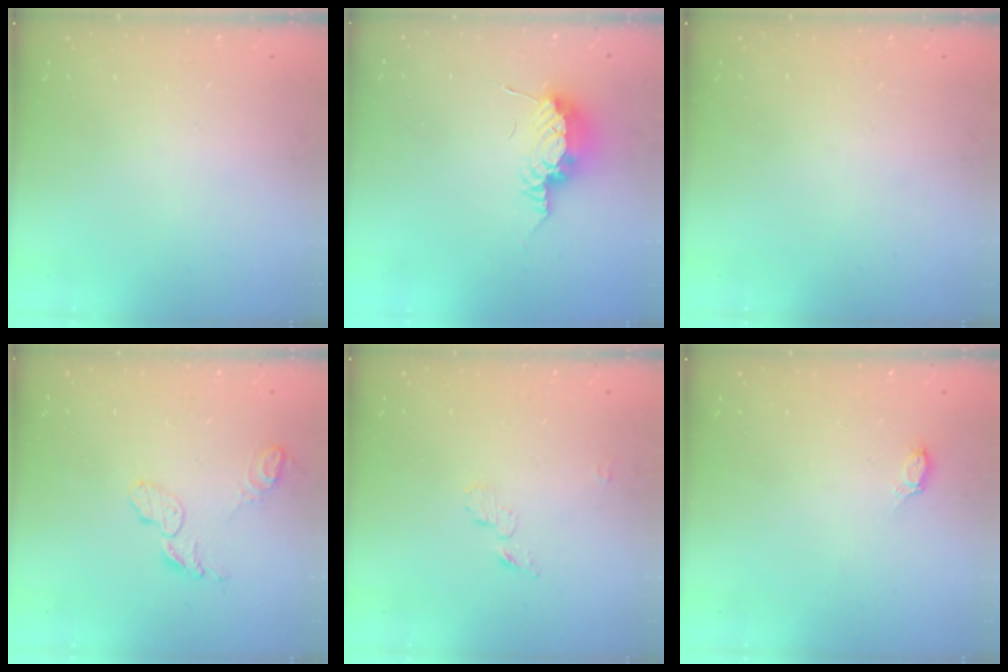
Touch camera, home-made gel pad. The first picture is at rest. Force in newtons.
{"total": 14.0, "press": 10.6, "slide": 9.1}
{"total": 0.0}
{"total": 8.1, "press": 8.0, "slide": 0.5}
{"total": 4.6, "press": 4.6, "slide": 0.3}
{"total": 3.1, "press": 3.1, "slide": 0.4}